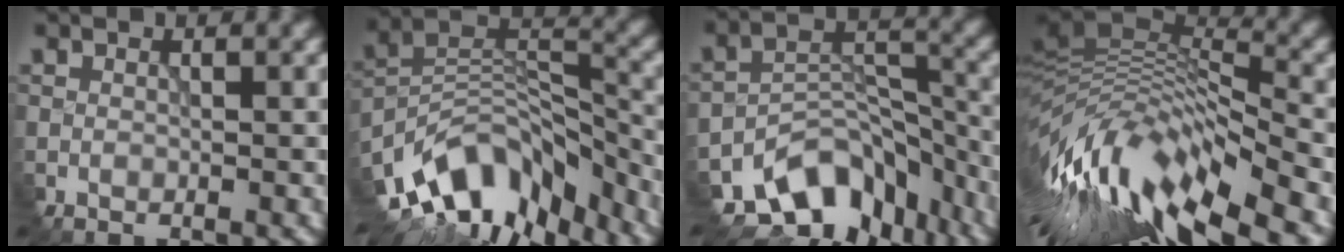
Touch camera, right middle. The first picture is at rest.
{"total": 12.1, "force": [-8.9, 5.5, 5.9], "torque": [-0.113, 0.014, -0.162]}
{"total": 9.0, "force": [-6.6, 4.9, 3.6], "torque": [-0.048, -0.005, -0.104]}
{"total": 13.9, "force": [-6.1, 4.7, 11.6], "torque": [-0.227, 0.024, -0.101]}